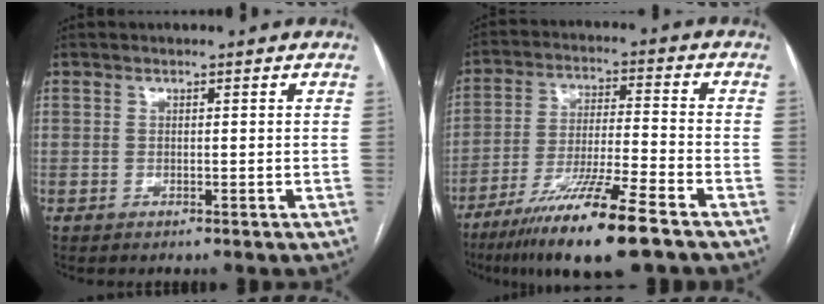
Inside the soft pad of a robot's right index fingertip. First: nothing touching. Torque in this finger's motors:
{"motor_torque": [1.10, -1.03, 0.96, 0.21]}